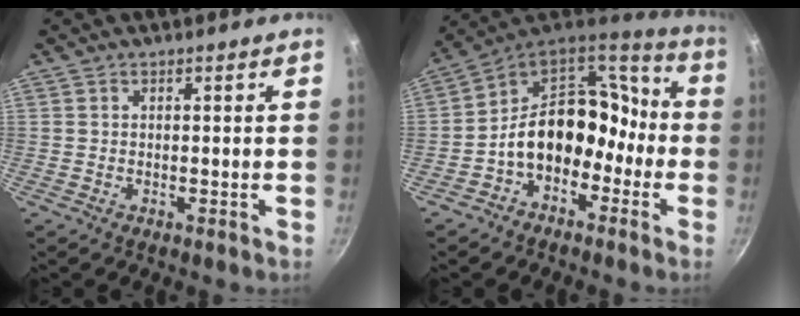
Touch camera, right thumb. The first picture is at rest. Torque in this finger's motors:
{"motor_torque": [2.59, 2.41, 1.44, -1.02, 0.12]}